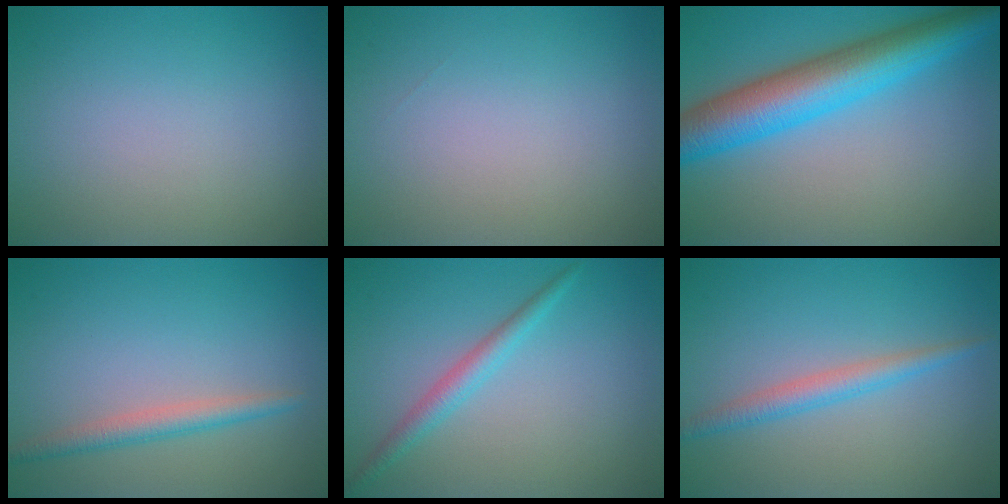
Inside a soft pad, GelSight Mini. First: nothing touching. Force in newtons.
{"total": 0.0}
{"total": 8.5, "press": 8.5, "slide": 0.1}
{"total": 2.3, "press": 2.3, "slide": 0.1}
{"total": 2.1, "press": 2.1, "slide": 0.1}
{"total": 2.3, "press": 2.3, "slide": 0.1}